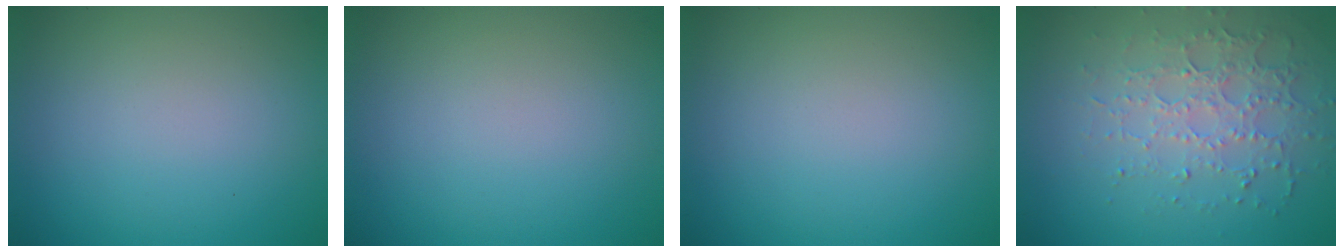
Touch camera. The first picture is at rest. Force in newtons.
{"total": 0.0}
{"total": 0.0}
{"total": 3.5, "press": 3.3, "slide": 1.0}